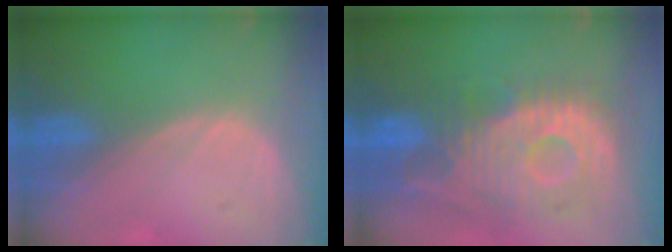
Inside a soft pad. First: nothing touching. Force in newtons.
{"total": 12.3, "press": 10.9, "slide": 5.6}